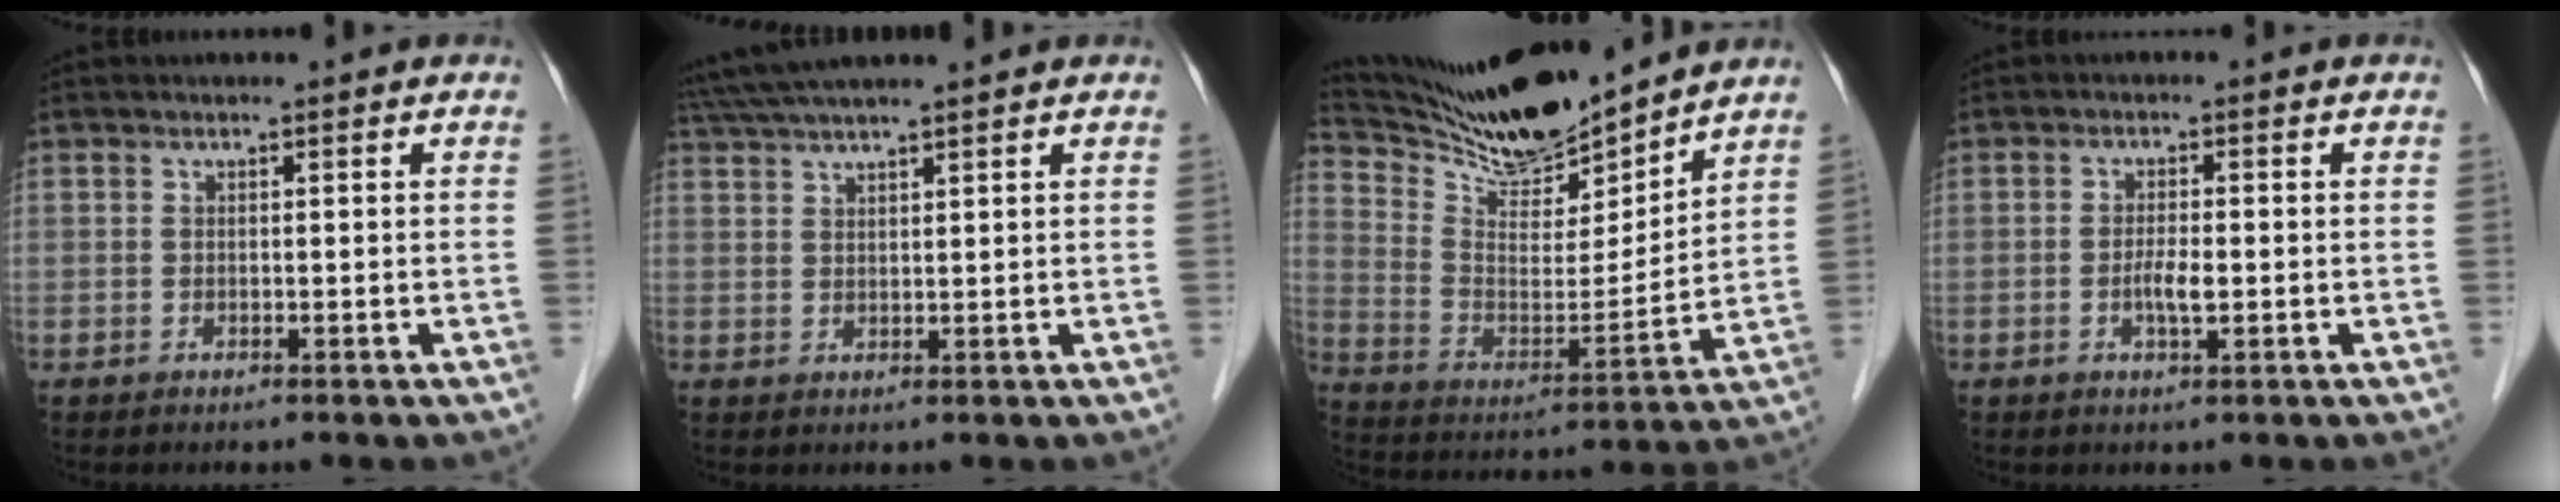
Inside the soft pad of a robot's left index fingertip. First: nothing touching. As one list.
[{"total": 9.2, "force": [8.1, -0.1, 4.5], "torque": [-0.082, 0.040, 0.132]}, {"total": 15.7, "force": [14.8, 1.5, 5.0], "torque": [-0.105, -0.007, 0.269]}, {"total": 2.5, "force": [-0.5, 0.5, 2.4], "torque": [-0.049, 0.000, -0.009]}]